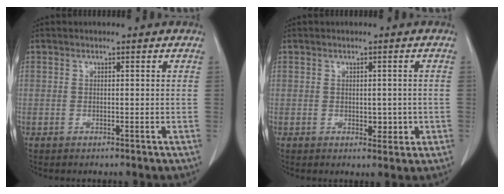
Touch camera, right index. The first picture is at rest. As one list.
[{"total": 2.6, "force": [-0.5, 1.6, 2.0], "torque": [-0.020, 0.001, 0.001]}]